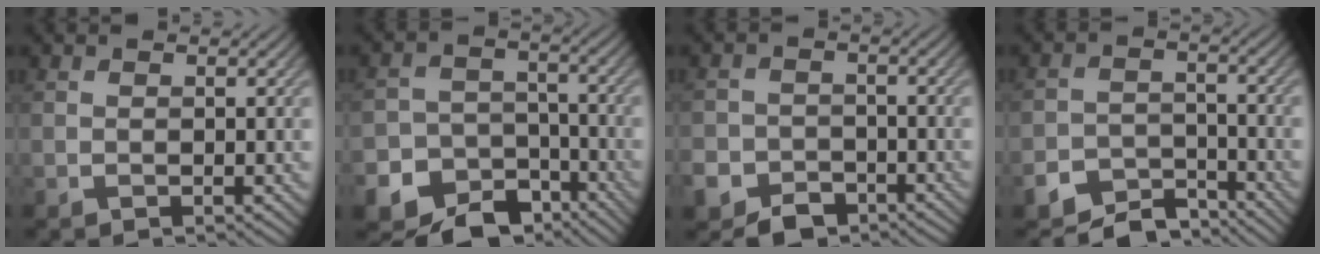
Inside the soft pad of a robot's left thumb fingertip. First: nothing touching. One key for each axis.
{"total": 15.6, "fx": -10.9, "fy": 10.5, "fz": 3.8, "tx": -0.093, "ty": -0.070, "tz": -0.166}
{"total": 7.7, "fx": -5.4, "fy": 5.2, "fz": 2.1, "tx": -0.034, "ty": -0.022, "tz": -0.094}
{"total": 7.5, "fx": -6.5, "fy": 2.9, "fz": 2.3, "tx": -0.035, "ty": -0.004, "tz": -0.114}